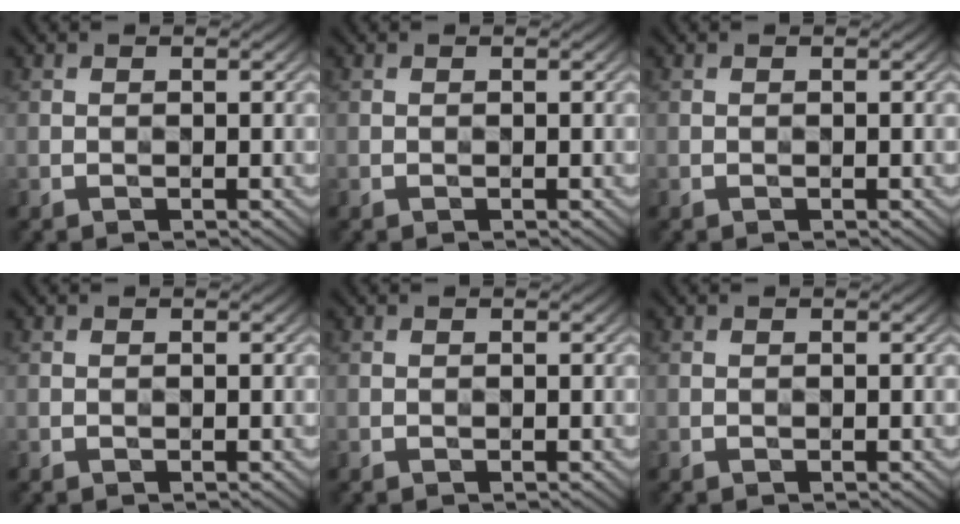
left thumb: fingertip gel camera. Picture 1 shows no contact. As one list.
[{"total": 0.0}, {"total": 0.0}, {"total": 0.0}, {"total": 0.0}, {"total": 0.0}]